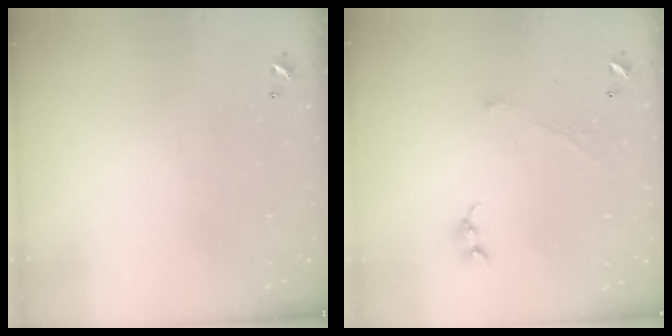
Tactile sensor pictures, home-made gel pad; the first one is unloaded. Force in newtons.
{"total": 1.3, "press": 1.2, "slide": 0.5}